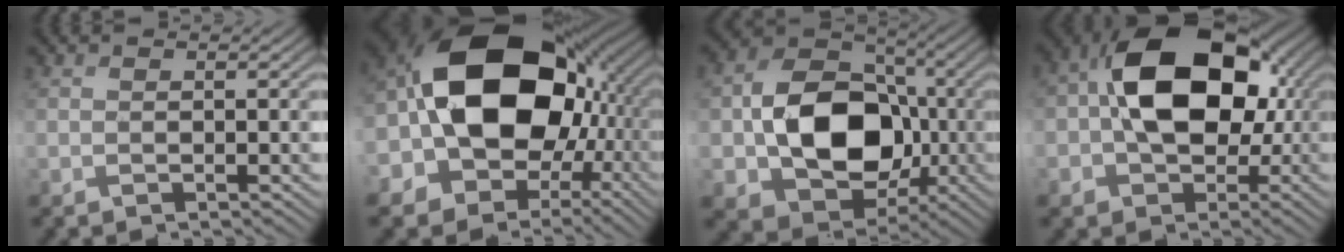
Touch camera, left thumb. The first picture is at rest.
{"total": 21.0, "force": [1.4, 15.6, 14.0], "torque": [-0.273, -0.001, 0.022]}
{"total": 14.1, "force": [-1.9, 10.9, 8.7], "torque": [-0.148, -0.005, -0.035]}
{"total": 14.9, "force": [0.6, 10.0, 11.0], "torque": [-0.186, 0.017, 0.003]}